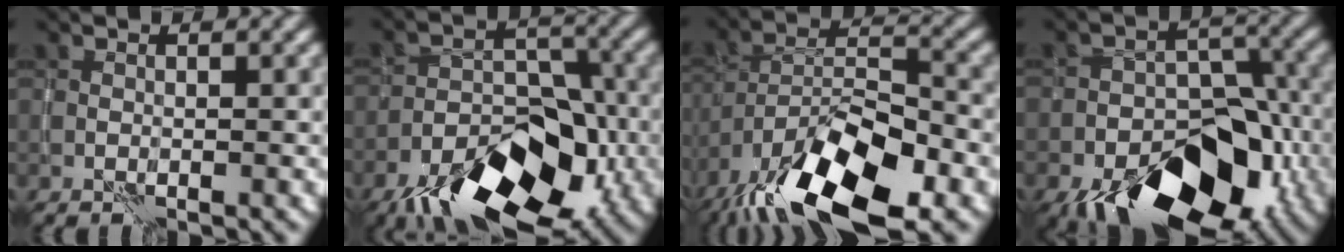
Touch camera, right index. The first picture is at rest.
{"total": 11.8, "force": [-7.4, 5.5, 7.4], "torque": [-0.125, -0.002, -0.127]}
{"total": 14.5, "force": [-10.1, 4.8, 9.3], "torque": [-0.180, -0.004, -0.177]}
{"total": 12.8, "force": [-7.6, 6.7, 7.7], "torque": [-0.119, -0.012, -0.120]}